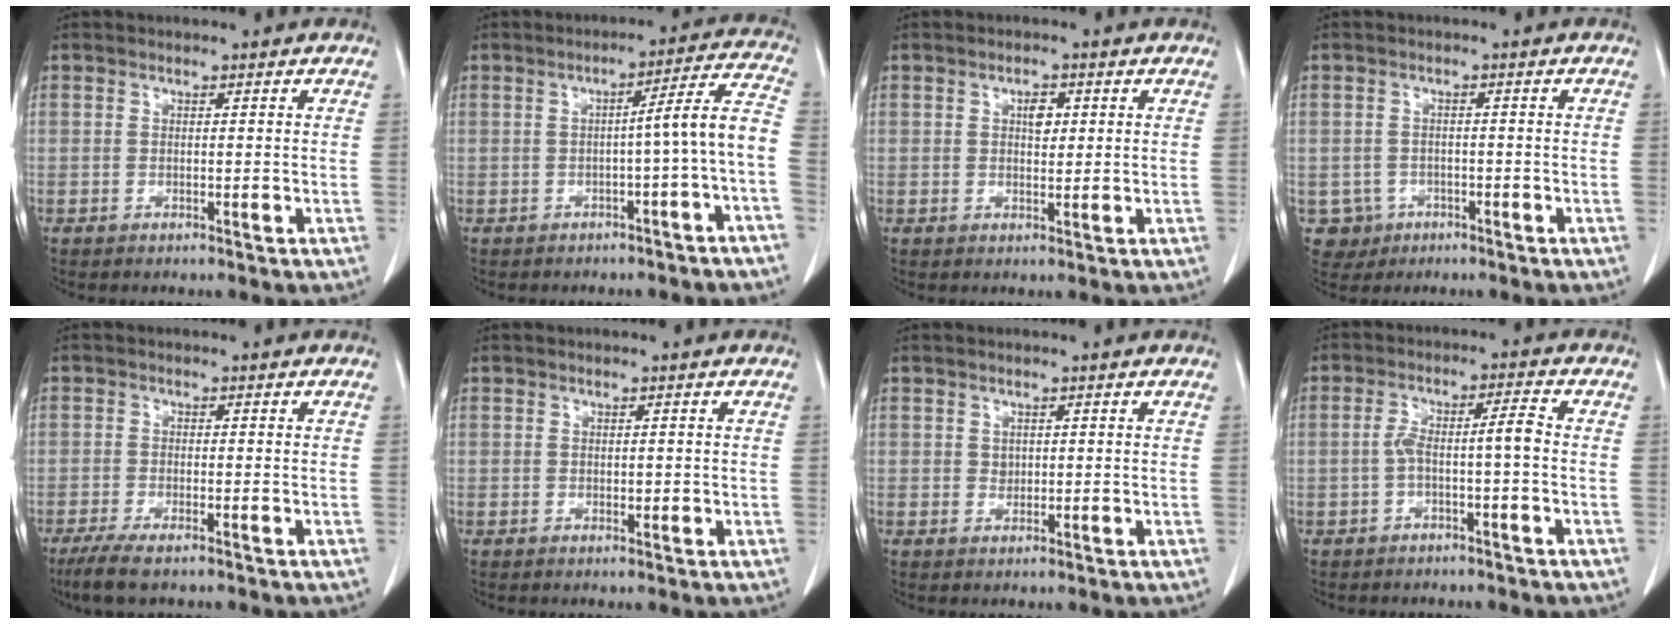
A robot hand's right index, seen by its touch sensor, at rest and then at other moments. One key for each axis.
{"total": 7.3, "fx": -2.1, "fy": -0.8, "fz": 7.0, "tx": -0.086, "ty": 0.021, "tz": -0.030}
{"total": 2.4, "fx": 0.7, "fy": 1.2, "fz": 1.9, "tx": -0.030, "ty": 0.000, "tz": 0.011}
{"total": 3.7, "fx": -1.4, "fy": 3.5, "fz": -0.1, "tx": 0.005, "ty": 0.010, "tz": -0.017}
{"total": 5.1, "fx": -3.7, "fy": 0.9, "fz": 3.4, "tx": -0.063, "ty": -0.014, "tz": -0.060}
{"total": 0.9, "fx": 0.0, "fy": 0.6, "fz": 0.7, "tx": -0.008, "ty": -0.001, "tz": 0.001}
{"total": 1.0, "fx": 0.3, "fy": 0.9, "fz": 0.4, "tx": -0.004, "ty": -0.001, "tz": 0.006}
{"total": 4.7, "fx": -1.1, "fy": 0.5, "fz": 4.6, "tx": -0.089, "ty": 0.026, "tz": -0.013}